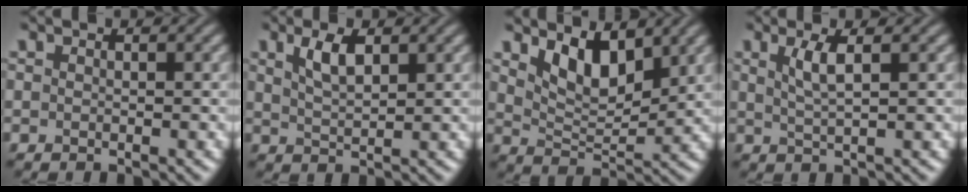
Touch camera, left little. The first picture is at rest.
{"total": 2.8, "force": [1.5, 1.0, 2.2], "torque": [-0.048, 0.002, 0.030]}
{"total": 4.9, "force": [2.8, 2.2, 3.4], "torque": [-0.071, -0.012, 0.048]}
{"total": 2.4, "force": [0.9, 0.5, 2.2], "torque": [-0.043, -0.001, 0.017]}